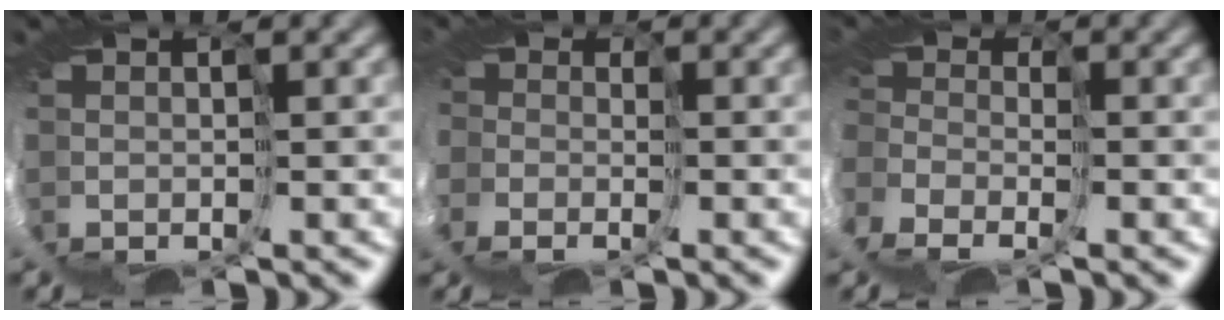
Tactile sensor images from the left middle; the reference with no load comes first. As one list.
[{"total": 11.0, "force": [-4.6, 8.7, 4.9], "torque": [-0.115, -0.020, -0.092]}, {"total": 5.8, "force": [-3.8, 3.8, 2.3], "torque": [-0.053, -0.026, -0.056]}]